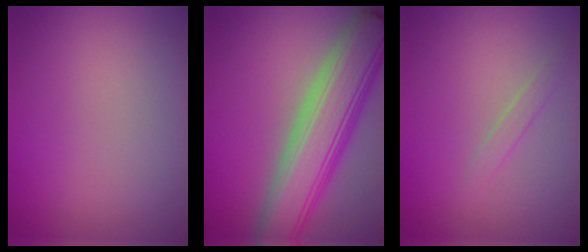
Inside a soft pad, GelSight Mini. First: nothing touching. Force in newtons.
{"total": 8.7, "press": 8.7, "slide": 0.4}
{"total": 0.9, "press": 0.9, "slide": 0.1}